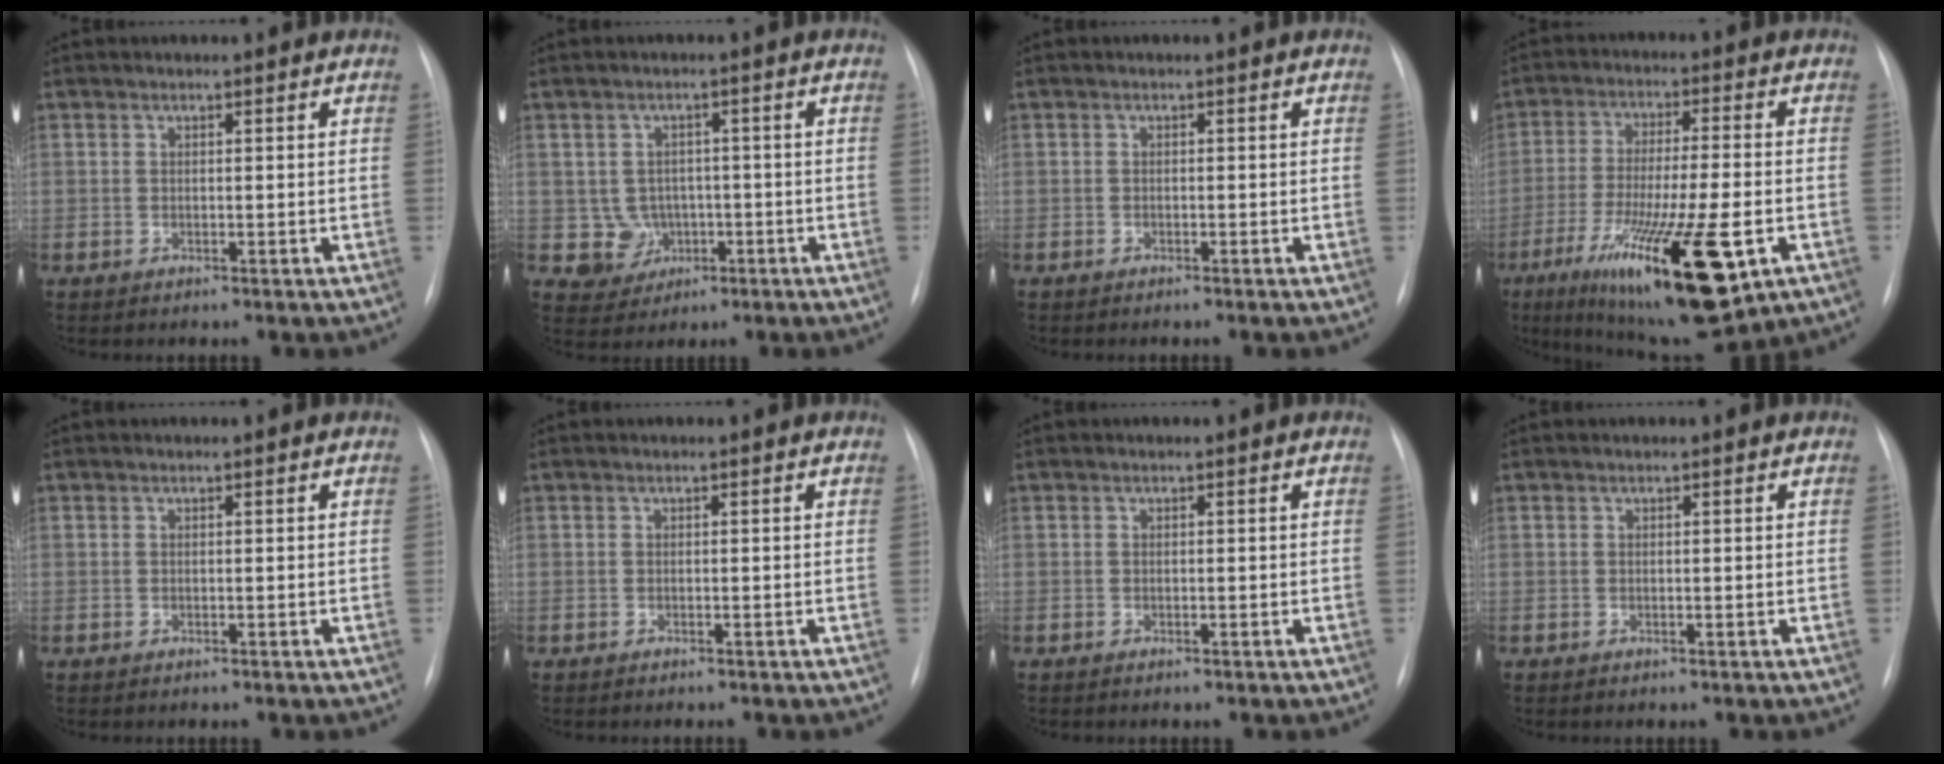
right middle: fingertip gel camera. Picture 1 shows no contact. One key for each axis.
{"total": 4.4, "fx": -0.8, "fy": 4.3, "fz": 0.6, "tx": -0.002, "ty": 0.010, "tz": -0.004}
{"total": 0.7, "fx": -0.5, "fy": -0.3, "fz": 0.3, "tx": -0.007, "ty": 0.000, "tz": -0.011}
{"total": 21.1, "fx": -9.0, "fy": 4.3, "fz": 18.7, "tx": -0.299, "ty": -0.040, "tz": -0.132}
{"total": 0.0}
{"total": 0.0}
{"total": 0.0}
{"total": 0.0}